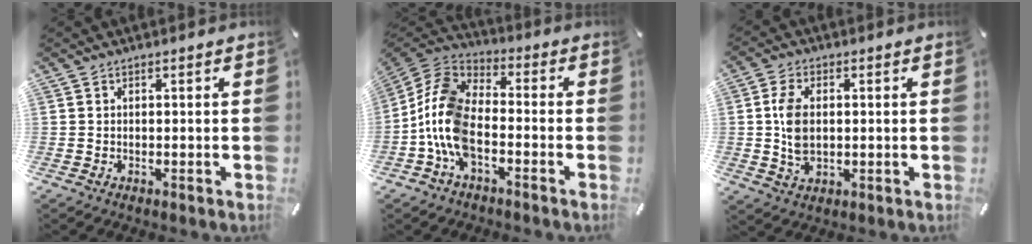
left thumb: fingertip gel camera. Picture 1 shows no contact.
{"total": 13.0, "force": [-5.1, 7.8, 9.0], "torque": [-0.208, 0.009, -0.100]}
{"total": 7.6, "force": [0.4, 4.9, 5.8], "torque": [-0.127, 0.002, 0.003]}